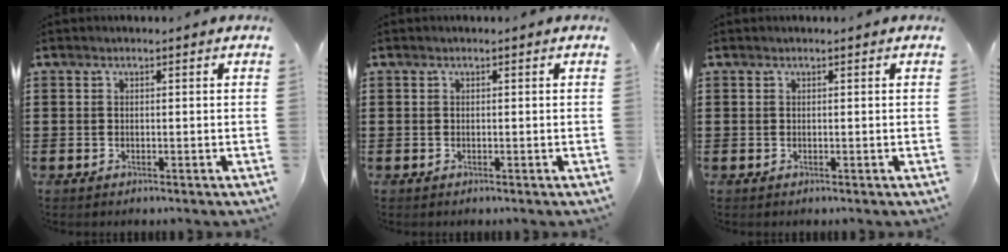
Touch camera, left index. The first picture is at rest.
{"total": 0.0}
{"total": 0.0}